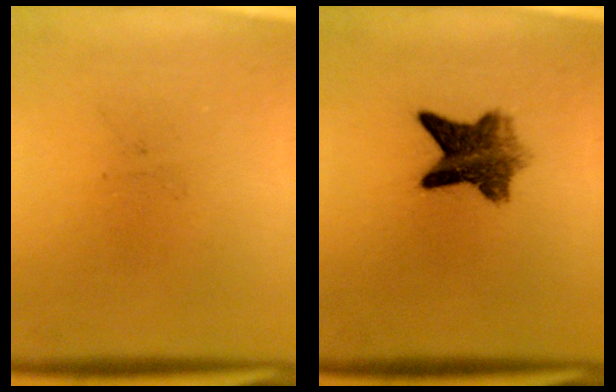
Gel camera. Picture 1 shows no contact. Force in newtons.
{"total": 6.9}